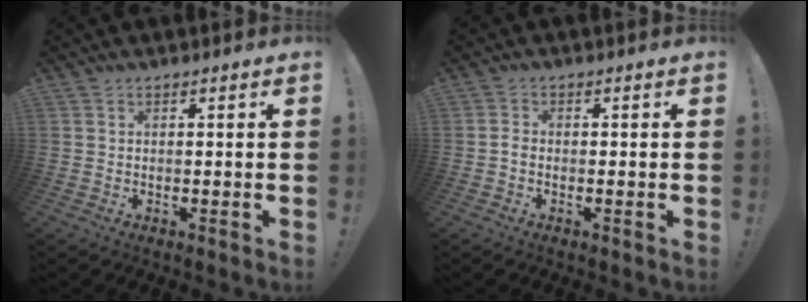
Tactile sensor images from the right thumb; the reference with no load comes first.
{"total": 1.5, "force": [-0.7, 0.9, 0.9], "torque": [-0.022, 0.007, -0.010]}